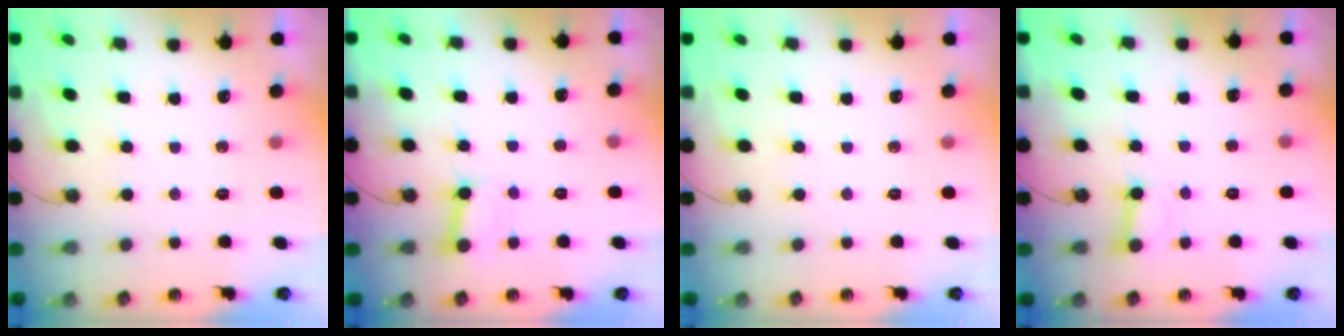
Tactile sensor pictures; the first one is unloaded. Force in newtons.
{"total": 3.7, "press": 3.7, "slide": 0.4}
{"total": 0.0}
{"total": 3.0, "press": 3.0, "slide": 0.3}